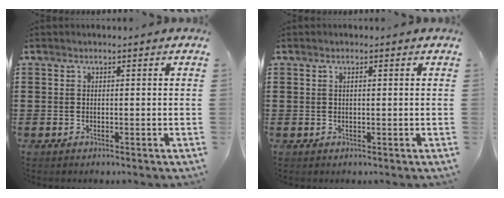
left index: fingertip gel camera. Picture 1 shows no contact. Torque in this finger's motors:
{"motor_torque": [-0.19, 0.06, 0.00, -0.01]}